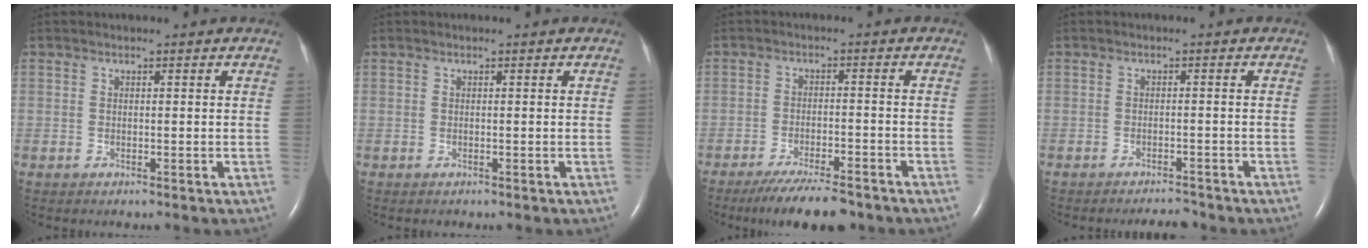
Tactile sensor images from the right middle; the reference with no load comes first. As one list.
[{"total": 0.0}, {"total": 9.7, "force": [-8.2, 1.5, 5.0], "torque": [-0.077, -0.019, -0.130]}, {"total": 2.5, "force": [-2.5, 0.3, 0.4], "torque": [-0.008, -0.008, -0.037]}]